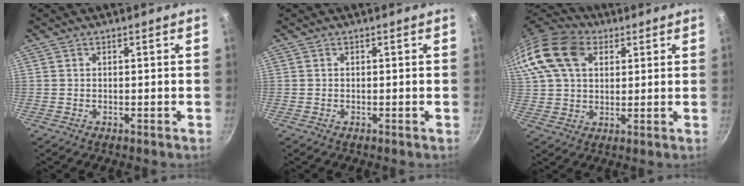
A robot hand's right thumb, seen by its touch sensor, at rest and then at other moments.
{"total": 0.0}
{"total": 20.6, "force": [7.9, 14.3, 12.5], "torque": [-0.273, 0.027, 0.135]}